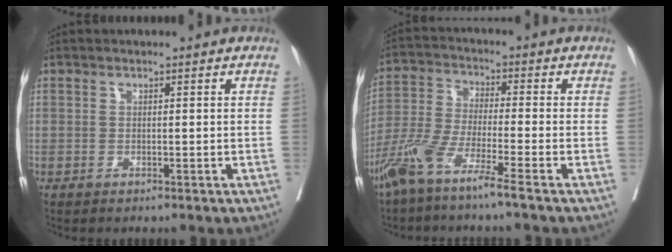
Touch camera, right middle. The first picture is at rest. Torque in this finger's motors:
{"motor_torque": [1.03, -0.89, 0.53, 0.10]}